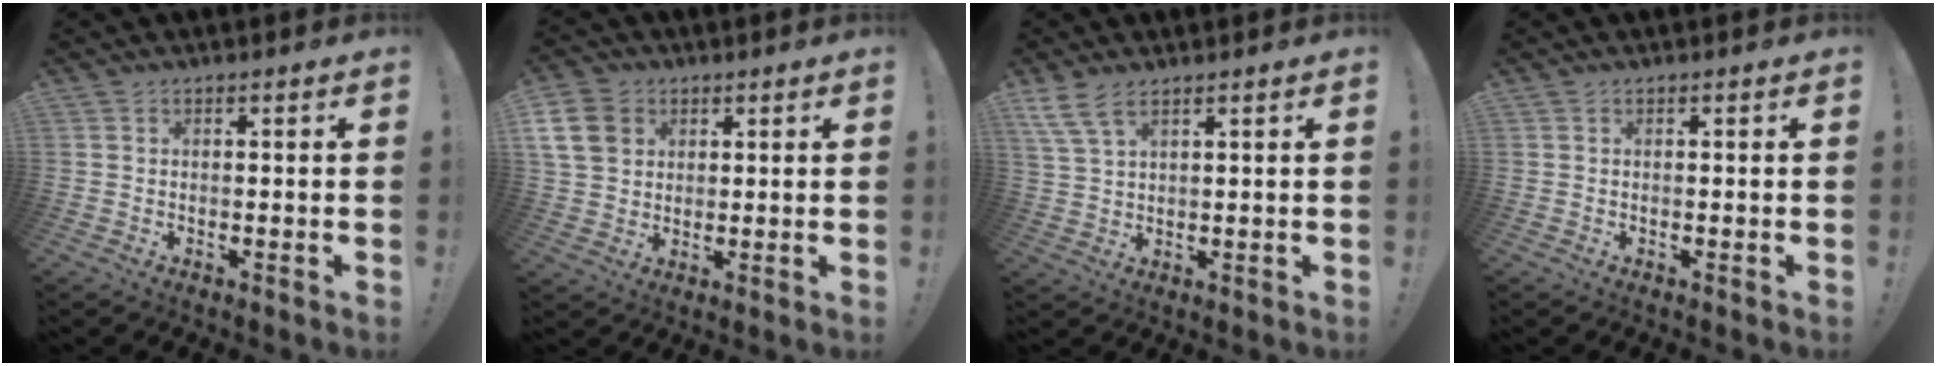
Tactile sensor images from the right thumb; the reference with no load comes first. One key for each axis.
{"total": 11.6, "fx": 3.9, "fy": 9.4, "fz": 5.5, "tx": -0.106, "ty": -0.014, "tz": 0.080}
{"total": 6.6, "fx": 4.8, "fy": 2.3, "fz": 4.0, "tx": -0.077, "ty": -0.015, "tz": 0.092}
{"total": 0.0}